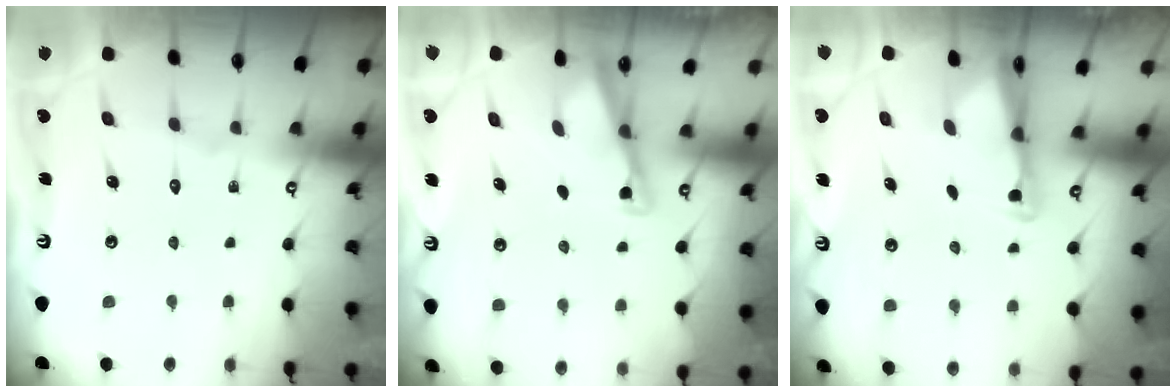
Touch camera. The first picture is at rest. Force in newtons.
{"total": 2.8, "press": 2.8, "slide": 0.3}
{"total": 2.5, "press": 2.4, "slide": 0.5}